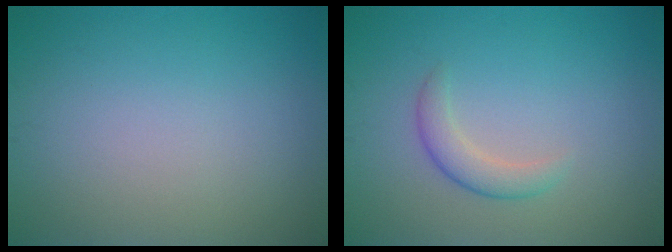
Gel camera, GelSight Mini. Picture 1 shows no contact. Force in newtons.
{"total": 2.1, "press": 2.1, "slide": 0.0}